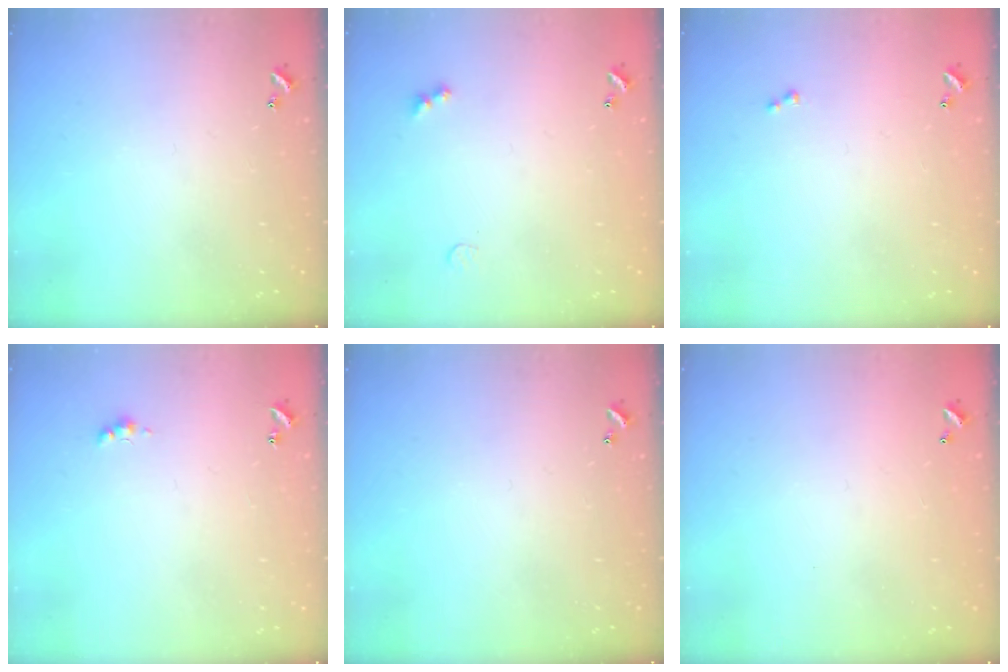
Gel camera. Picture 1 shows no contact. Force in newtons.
{"total": 4.7, "press": 4.7, "slide": 0.6}
{"total": 0.7, "press": 0.6, "slide": 0.4}
{"total": 2.0, "press": 1.9, "slide": 0.5}
{"total": 0.0}
{"total": 2.8, "press": 2.8, "slide": 0.1}